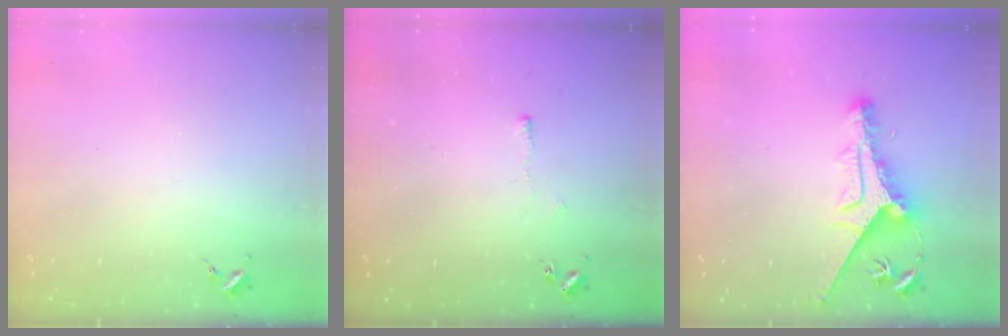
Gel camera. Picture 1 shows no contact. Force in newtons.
{"total": 2.8, "press": 2.8, "slide": 0.6}
{"total": 12.4, "press": 12.4, "slide": 0.9}